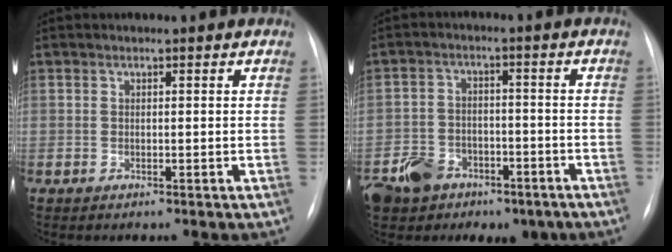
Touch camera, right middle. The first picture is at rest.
{"total": 11.5, "force": [-6.7, 8.3, 4.5], "torque": [-0.100, 0.017, -0.099]}